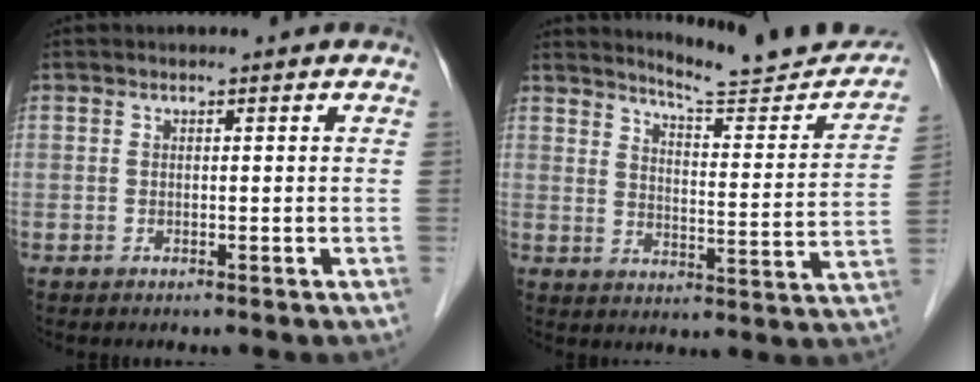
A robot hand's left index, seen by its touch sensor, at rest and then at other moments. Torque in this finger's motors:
{"motor_torque": [-0.03, -0.17, 0.11, 0.04]}